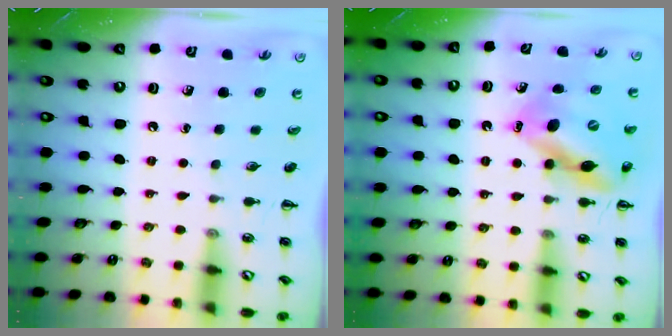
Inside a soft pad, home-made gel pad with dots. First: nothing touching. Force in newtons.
{"total": 12.7, "press": 12.2, "slide": 3.4}